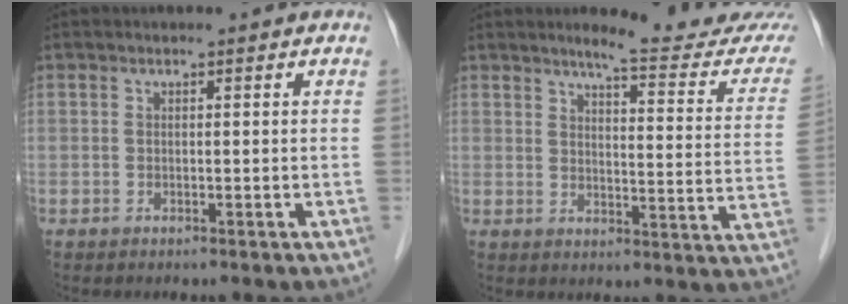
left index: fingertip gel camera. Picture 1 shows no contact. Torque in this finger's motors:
{"motor_torque": [-0.06, -0.11, 0.14, 0.05]}